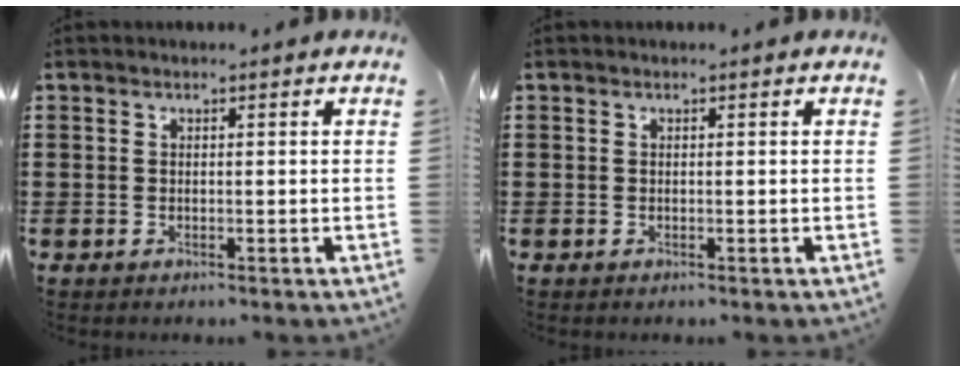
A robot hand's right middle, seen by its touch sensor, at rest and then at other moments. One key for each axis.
{"total": 0.0}